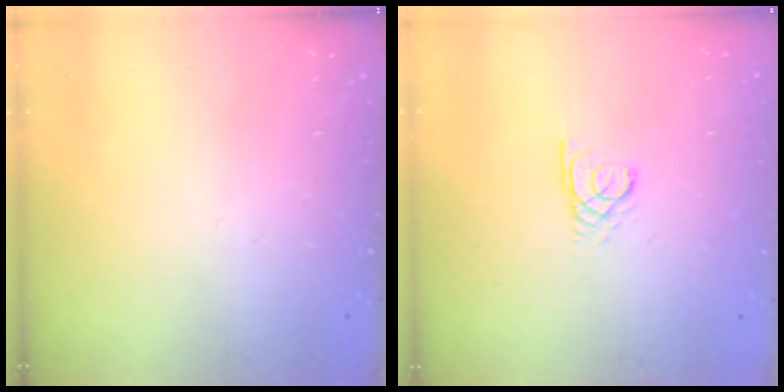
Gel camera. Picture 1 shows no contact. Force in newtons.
{"total": 2.4, "press": 2.4, "slide": 0.3}